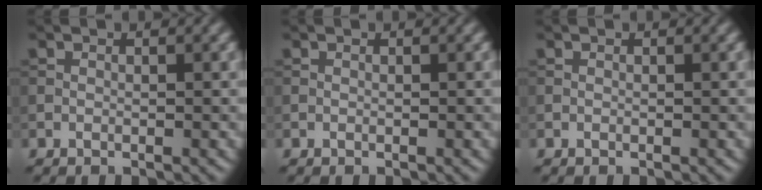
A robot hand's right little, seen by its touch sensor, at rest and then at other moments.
{"total": 0.0}
{"total": 0.0}